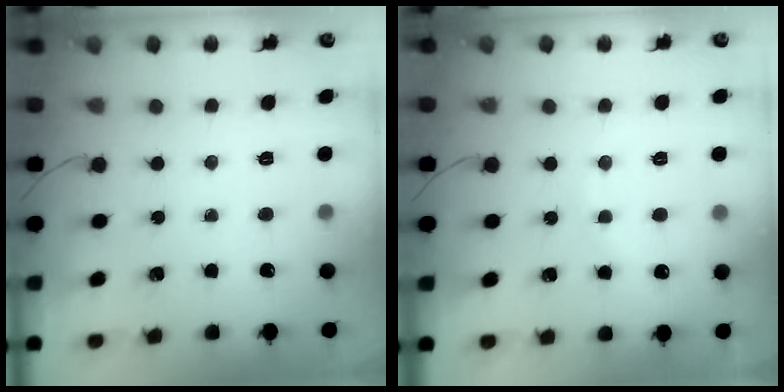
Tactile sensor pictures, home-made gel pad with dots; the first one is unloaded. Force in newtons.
{"total": 4.8, "press": 4.7, "slide": 1.1}